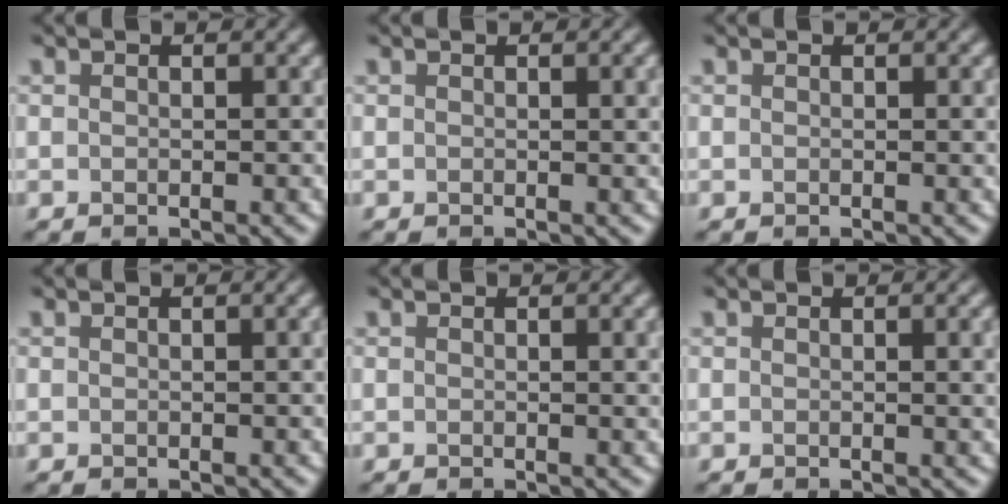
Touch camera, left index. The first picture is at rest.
{"total": 1.8, "force": [0.3, 0.5, 1.7], "torque": [-0.016, 0.003, 0.003]}
{"total": 0.8, "force": [0.1, 0.2, 0.8], "torque": [-0.008, 0.001, 0.001]}
{"total": 1.1, "force": [0.2, 0.3, 1.0], "torque": [-0.011, 0.003, 0.001]}
{"total": 2.0, "force": [0.4, 0.6, 1.9], "torque": [-0.017, 0.003, 0.004]}
{"total": 2.5, "force": [0.4, 0.7, 2.4], "torque": [-0.023, 0.003, 0.003]}